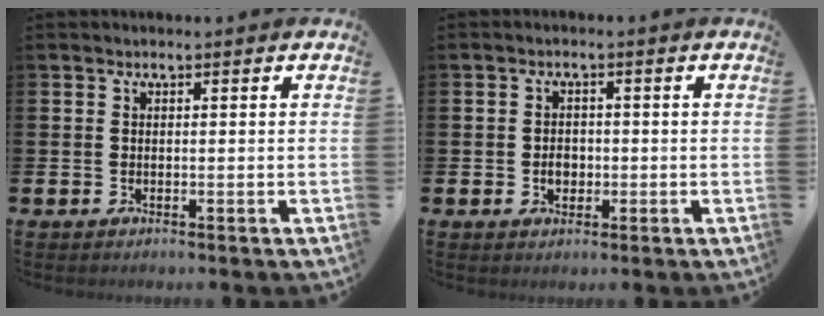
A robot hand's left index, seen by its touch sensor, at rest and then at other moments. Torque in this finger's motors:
{"motor_torque": [0.19, -0.15, 0.02, 0.04]}